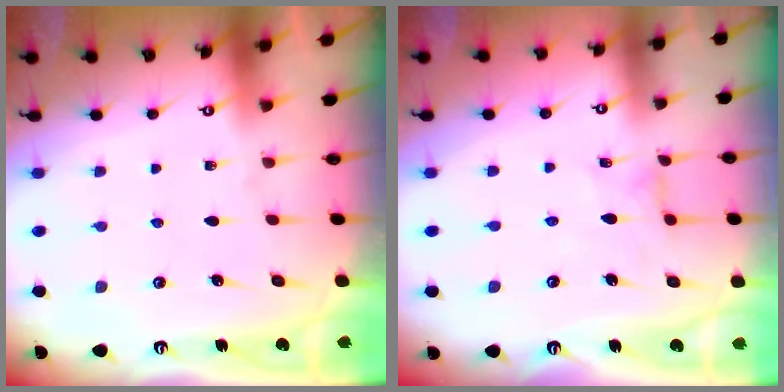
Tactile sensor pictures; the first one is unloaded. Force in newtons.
{"total": 0.6, "press": 0.6, "slide": 0.3}